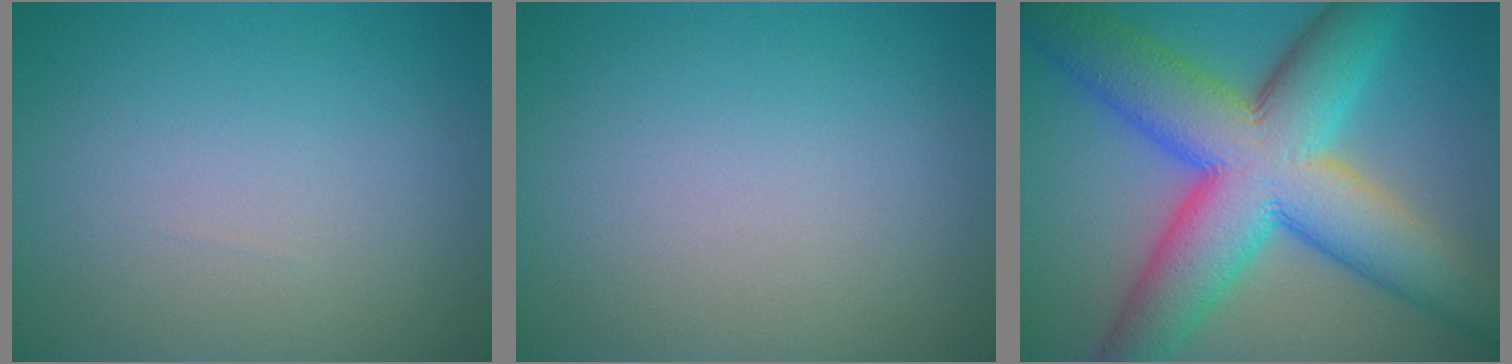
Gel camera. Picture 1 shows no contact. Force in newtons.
{"total": 0.0}
{"total": 14.2, "press": 14.2, "slide": 0.3}